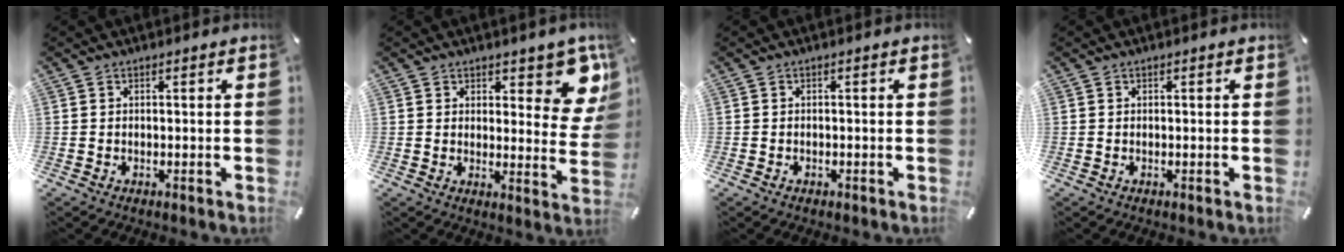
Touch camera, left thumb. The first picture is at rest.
{"total": 10.2, "force": [6.8, 4.8, 5.9], "torque": [-0.050, -0.052, 0.117]}
{"total": 0.8, "force": [-0.4, 0.5, 0.3], "torque": [-0.006, 0.001, -0.010]}
{"total": 0.0}